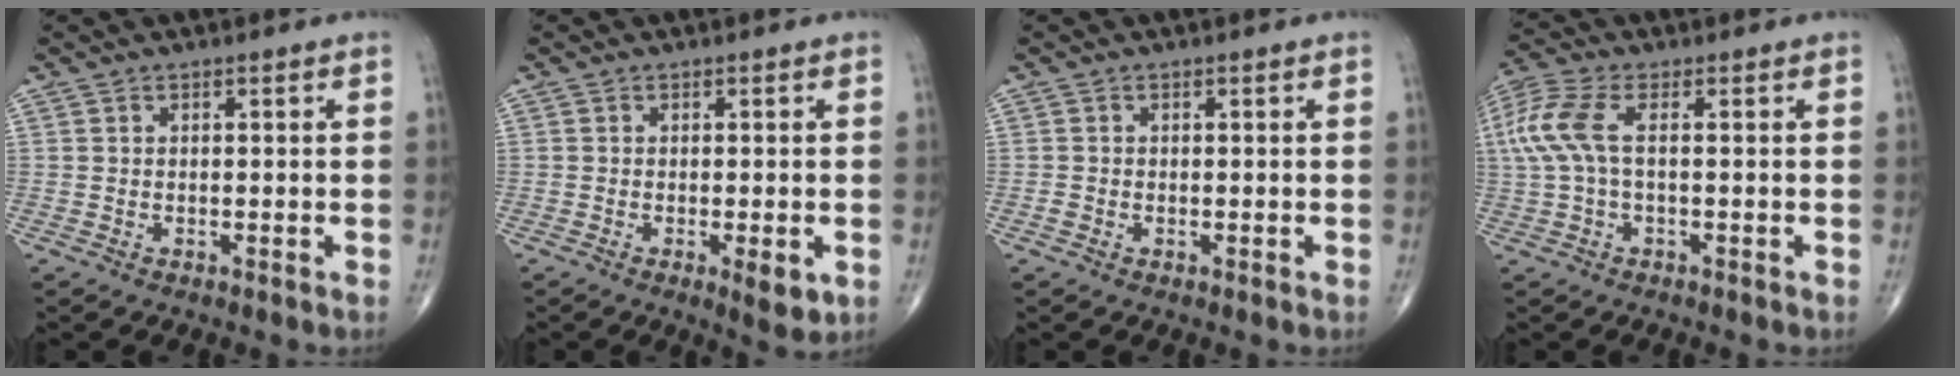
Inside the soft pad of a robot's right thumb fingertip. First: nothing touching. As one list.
[{"total": 4.2, "force": [-1.2, 1.3, 3.7], "torque": [-0.050, -0.010, -0.015]}, {"total": 0.7, "force": [-0.2, 0.6, 0.3], "torque": [-0.008, 0.000, -0.004]}, {"total": 9.3, "force": [1.2, 4.2, 8.2], "torque": [-0.219, 0.026, 0.022]}]